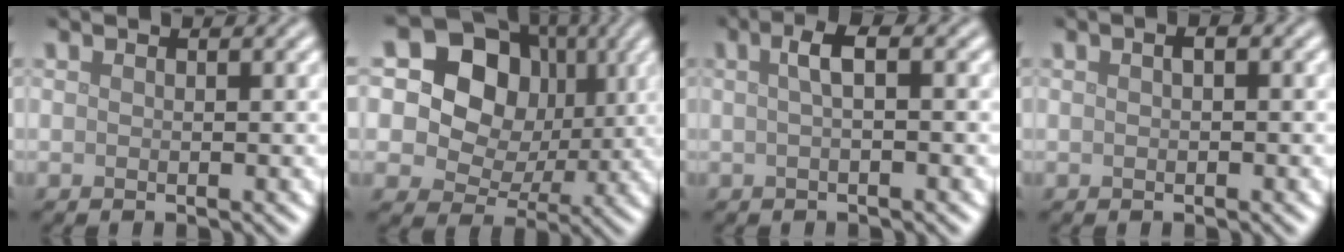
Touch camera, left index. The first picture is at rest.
{"total": 14.5, "force": [5.0, 11.6, 7.0], "torque": [-0.139, 0.041, 0.087]}
{"total": 2.2, "force": [0.4, 0.5, 2.1], "torque": [-0.037, 0.011, 0.004]}
{"total": 0.9, "force": [0.2, 0.3, 0.8], "torque": [-0.017, 0.002, 0.001]}